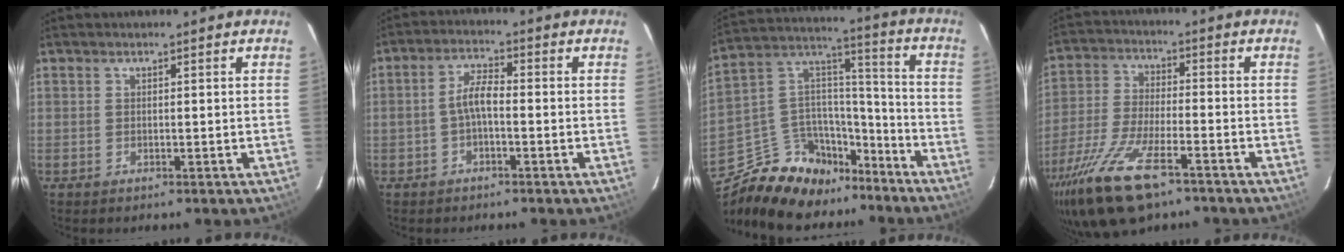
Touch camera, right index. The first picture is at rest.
{"total": 3.7, "force": [-1.2, 1.2, 3.3], "torque": [-0.068, 0.014, -0.025]}
{"total": 18.1, "force": [-13.1, 10.6, 6.5], "torque": [-0.152, 0.075, -0.200]}
{"total": 17.1, "force": [-11.1, 6.0, 11.5], "torque": [-0.253, -0.041, -0.211]}